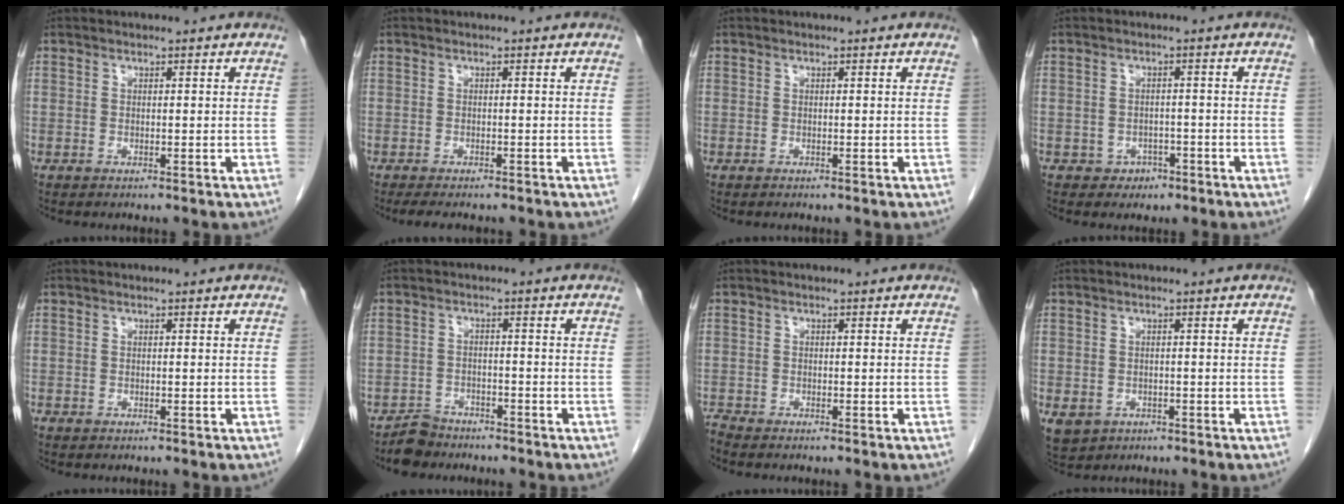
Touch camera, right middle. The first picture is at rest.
{"total": 5.3, "force": [-4.5, 1.5, 2.4], "torque": [-0.032, -0.010, -0.062]}
{"total": 0.0}
{"total": 2.6, "force": [-1.4, 2.1, 0.4], "torque": [-0.003, 0.011, -0.012]}
{"total": 0.0}
{"total": 3.6, "force": [-3.2, 1.6, -0.1], "torque": [-0.009, 0.001, -0.057]}
{"total": 1.0, "force": [-0.9, -0.1, -0.1], "torque": [-0.005, -0.006, -0.020]}
{"total": 6.2, "force": [-2.9, 5.2, 2.0], "torque": [-0.053, -0.005, -0.038]}